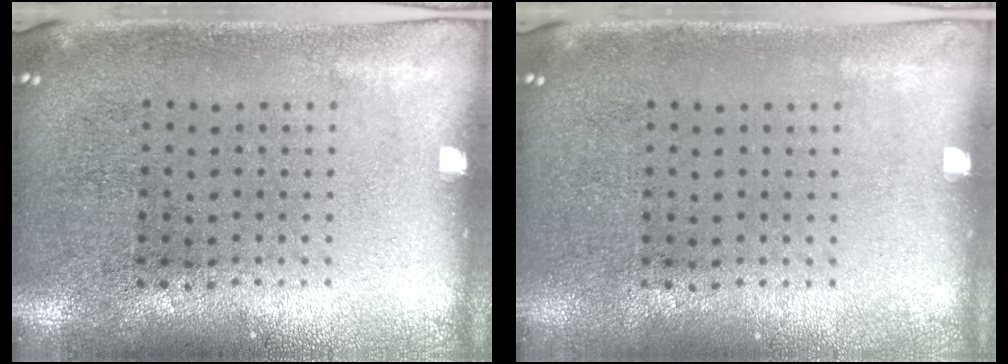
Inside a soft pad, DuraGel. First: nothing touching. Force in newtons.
{"total": 0.0}